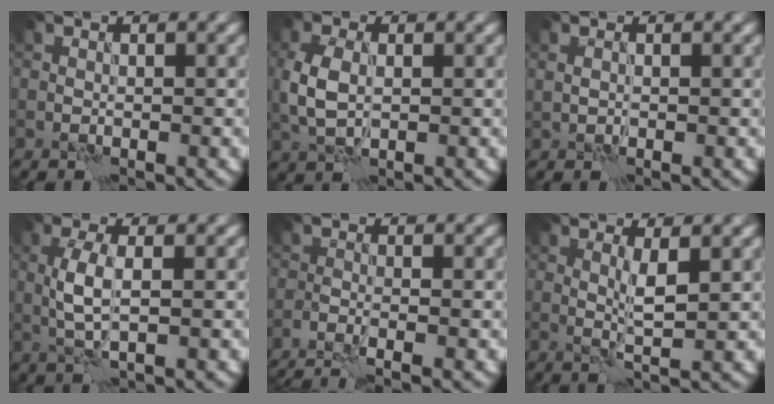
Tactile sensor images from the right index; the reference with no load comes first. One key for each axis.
{"total": 4.1, "fx": 0.1, "fy": 2.7, "fz": 3.1, "tx": -0.082, "ty": 0.002, "tz": 0.002}
{"total": 0.9, "fx": 0.2, "fy": 0.5, "fz": 0.6, "tx": -0.015, "ty": 0.000, "tz": 0.007}
{"total": 3.2, "fx": 0.1, "fy": 0.9, "fz": 3.0, "tx": -0.069, "ty": 0.004, "tz": 0.003}
{"total": 3.0, "fx": -2.4, "fy": 0.5, "fz": 1.9, "tx": -0.030, "ty": -0.002, "tz": -0.048}
{"total": 2.2, "fx": 0.6, "fy": 0.3, "fz": 2.1, "tx": -0.042, "ty": -0.004, "tz": 0.012}